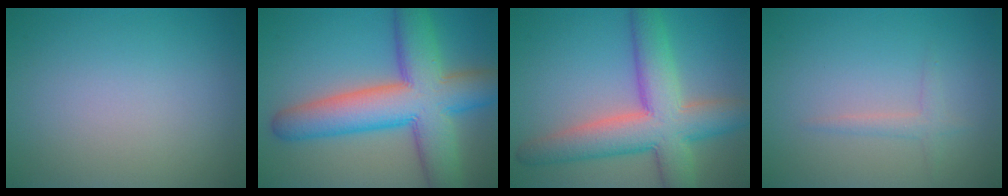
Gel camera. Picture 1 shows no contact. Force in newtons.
{"total": 11.4, "press": 11.4, "slide": 0.6}
{"total": 8.9, "press": 8.9, "slide": 0.4}
{"total": 1.3, "press": 1.3, "slide": 0.1}